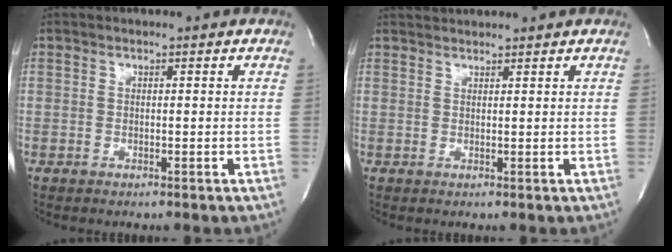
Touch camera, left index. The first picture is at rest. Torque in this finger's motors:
{"motor_torque": [-0.32, -0.32, 0.05, 0.02]}